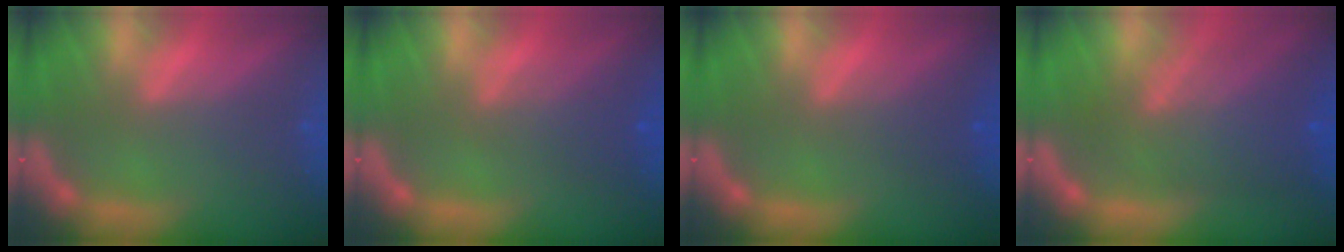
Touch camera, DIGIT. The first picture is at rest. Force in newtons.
{"total": 3.0}
{"total": 1.9}
{"total": 8.1}